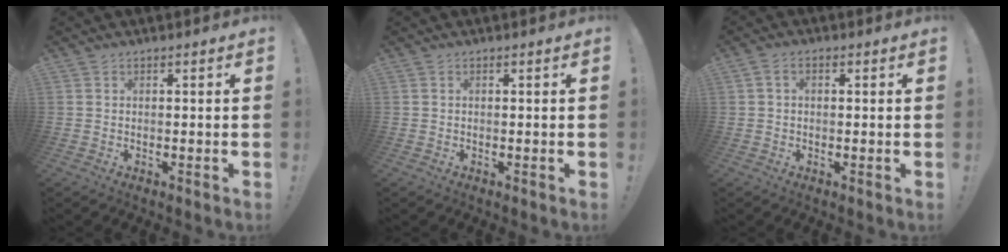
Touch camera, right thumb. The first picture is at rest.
{"total": 0.0}
{"total": 2.3, "force": [0.0, 1.6, 1.7], "torque": [-0.028, 0.006, 0.000]}